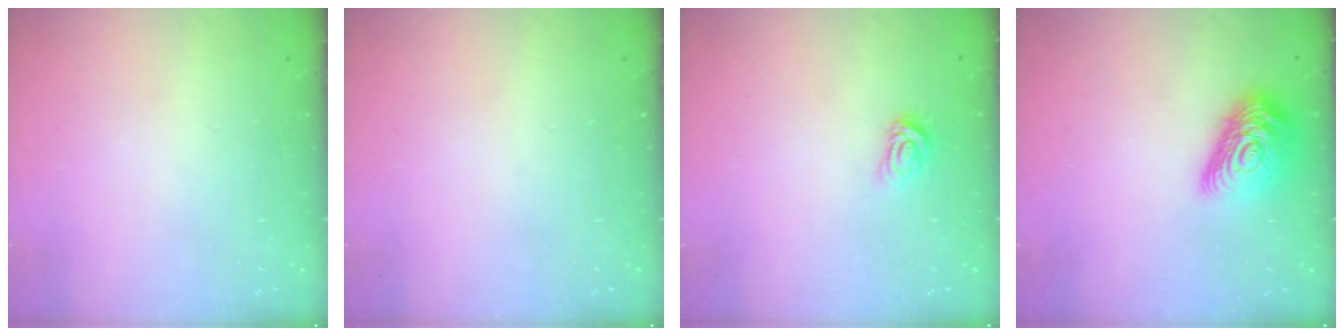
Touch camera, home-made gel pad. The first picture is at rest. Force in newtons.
{"total": 0.0}
{"total": 3.4, "press": 3.4, "slide": 0.4}
{"total": 15.2, "press": 15.1, "slide": 0.9}